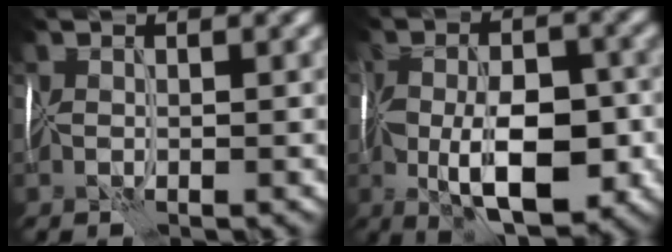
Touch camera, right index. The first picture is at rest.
{"total": 8.4, "force": [-2.1, 4.1, 7.1], "torque": [-0.117, -0.005, -0.035]}